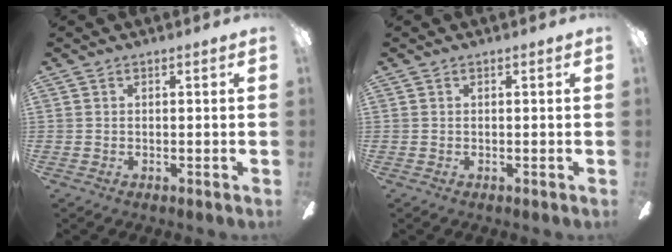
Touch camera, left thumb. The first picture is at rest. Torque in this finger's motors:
{"motor_torque": [0.00, 0.00, 0.02, -0.02, 0.00]}